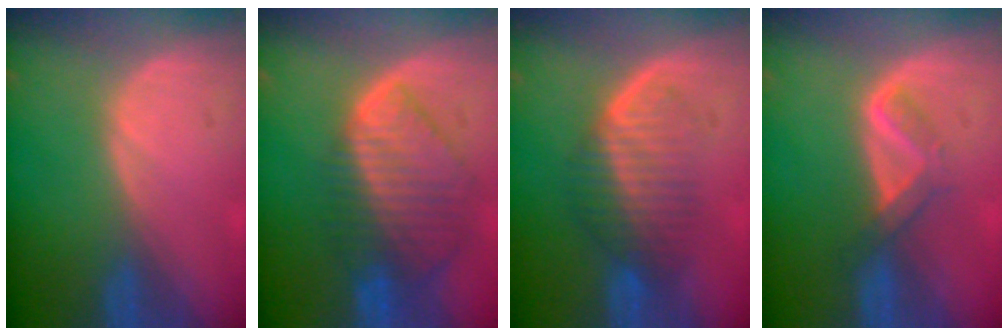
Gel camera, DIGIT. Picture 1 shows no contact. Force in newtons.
{"total": 9.7, "press": 8.5, "slide": 4.7}
{"total": 6.2, "press": 6.1, "slide": 1.0}
{"total": 3.5, "press": 3.4, "slide": 0.6}